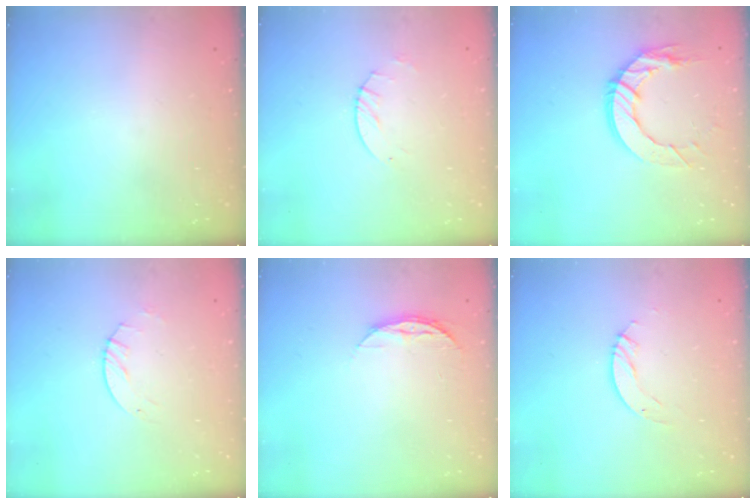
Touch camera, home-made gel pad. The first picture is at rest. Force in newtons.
{"total": 2.6, "press": 2.5, "slide": 0.4}
{"total": 12.1, "press": 12.1, "slide": 0.8}
{"total": 2.6, "press": 2.6, "slide": 0.3}
{"total": 7.3, "press": 7.3, "slide": 0.6}
{"total": 4.0, "press": 4.0, "slide": 0.3}